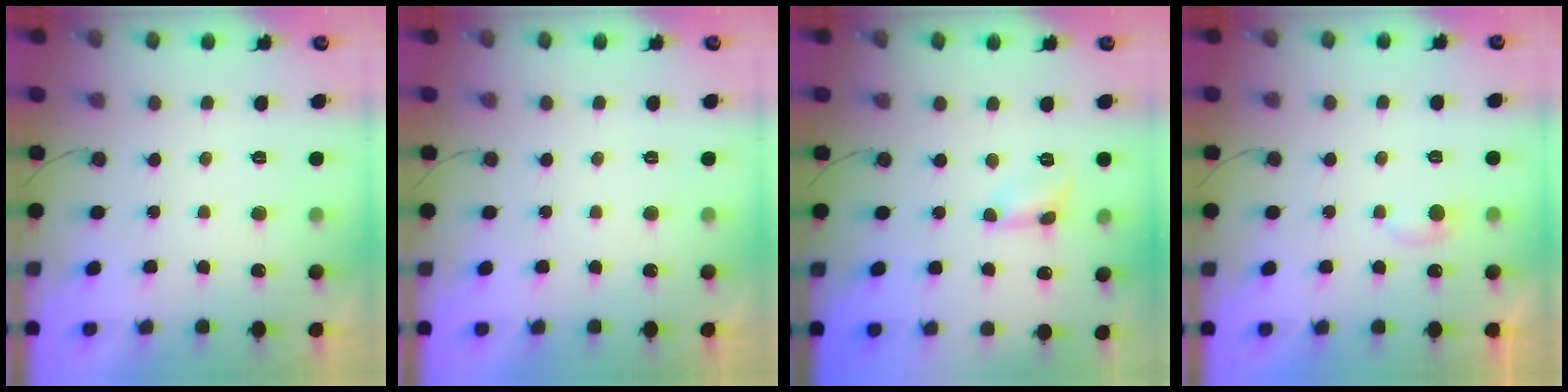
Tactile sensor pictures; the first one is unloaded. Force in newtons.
{"total": 0.0}
{"total": 2.8, "press": 2.7, "slide": 0.3}
{"total": 3.7, "press": 3.7, "slide": 0.5}